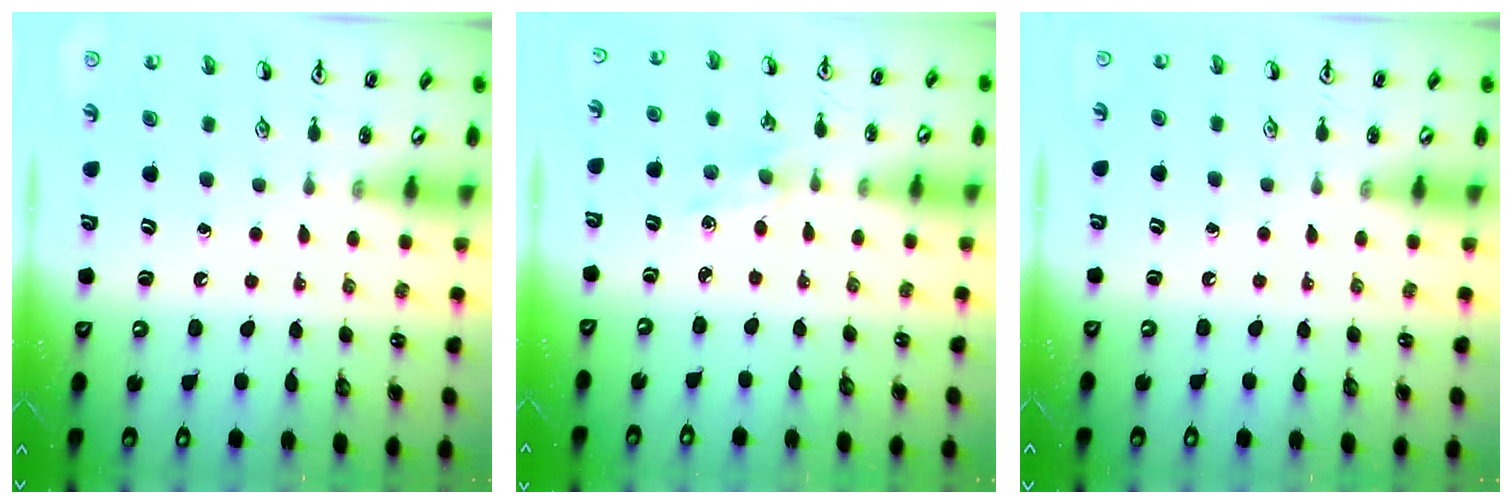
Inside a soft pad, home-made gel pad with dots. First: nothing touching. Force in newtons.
{"total": 1.6, "press": 1.6, "slide": 0.3}
{"total": 0.0}